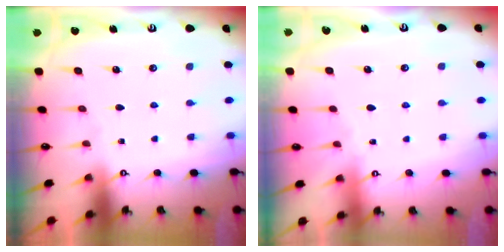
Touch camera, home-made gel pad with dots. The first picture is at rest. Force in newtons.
{"total": 1.6, "press": 1.6, "slide": 0.4}